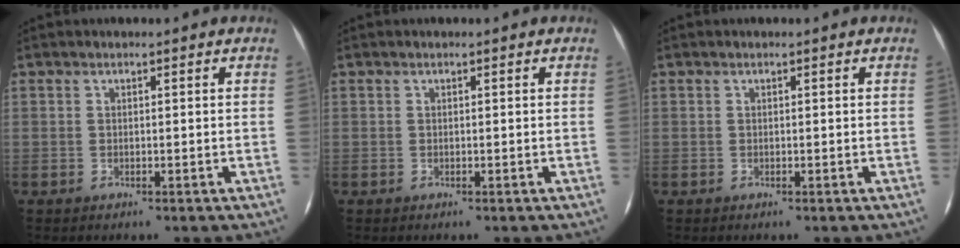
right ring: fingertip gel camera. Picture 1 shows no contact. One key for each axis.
{"total": 0.0}
{"total": 0.0}